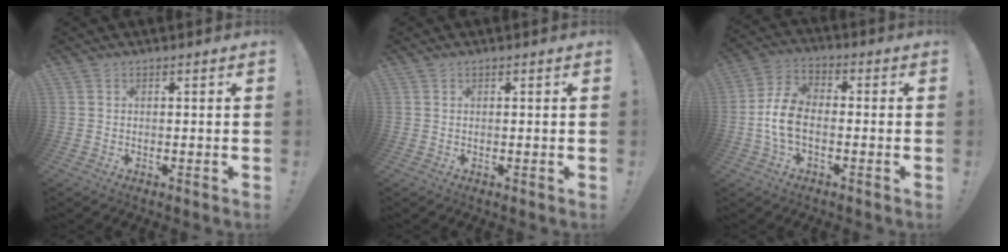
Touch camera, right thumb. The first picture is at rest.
{"total": 0.0}
{"total": 9.9, "force": [-2.1, 5.9, 7.7], "torque": [-0.163, 0.011, -0.035]}